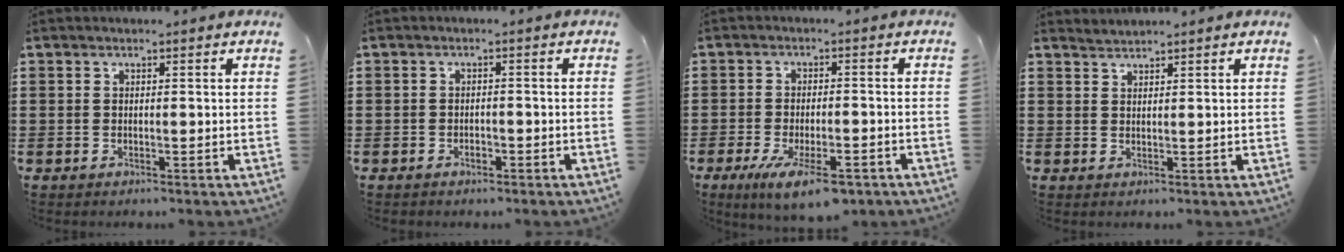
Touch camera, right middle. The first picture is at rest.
{"total": 1.1, "force": [-0.7, 0.5, 0.6], "torque": [-0.014, -0.002, -0.013]}
{"total": 6.9, "force": [-4.2, 2.0, 5.1], "torque": [-0.097, -0.005, -0.073]}
{"total": 1.2, "force": [1.2, -0.1, -0.3], "torque": [0.002, 0.000, 0.024]}